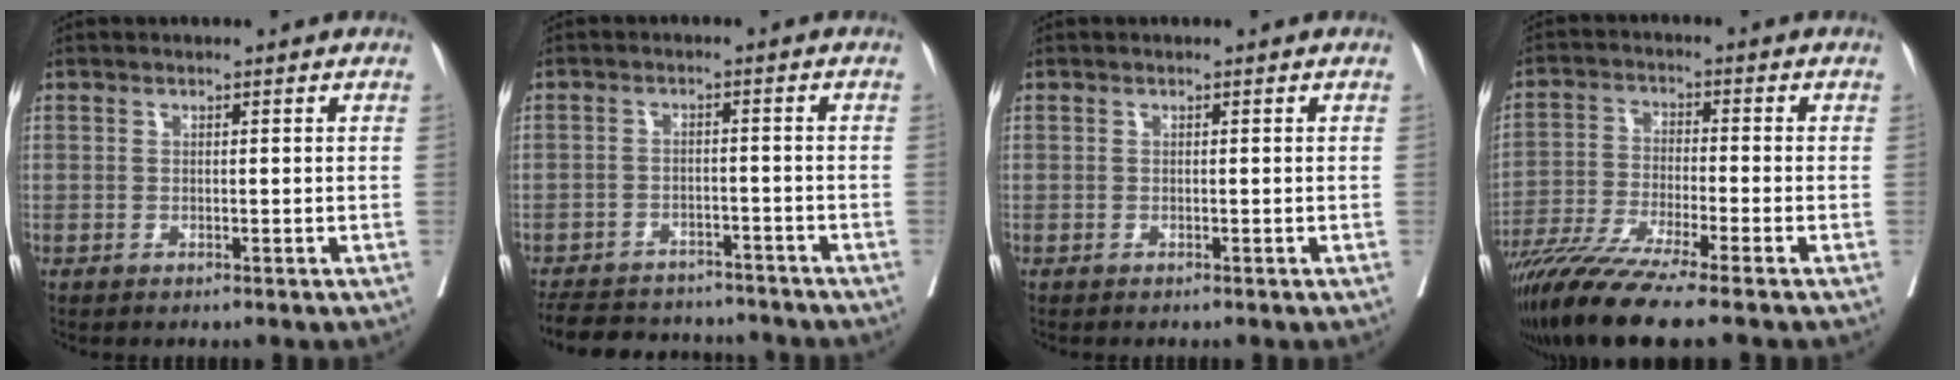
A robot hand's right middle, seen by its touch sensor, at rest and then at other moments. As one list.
[{"total": 13.4, "force": [-11.9, 4.8, 3.9], "torque": [-0.078, 0.008, -0.156]}, {"total": 0.0}, {"total": 11.6, "force": [-8.9, -0.9, 7.3], "torque": [-0.124, -0.038, -0.153]}]